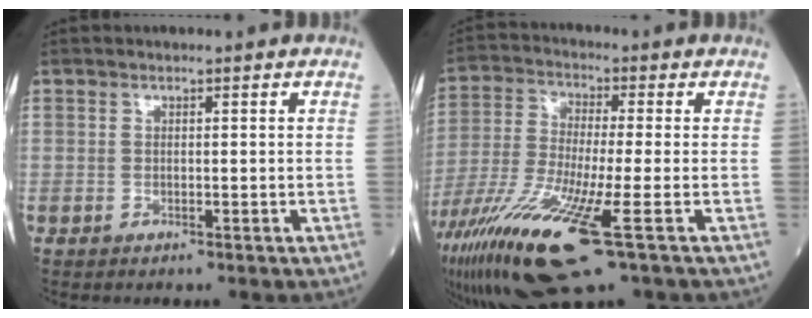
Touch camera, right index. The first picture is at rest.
{"total": 17.1, "force": [-8.1, 1.7, 14.9], "torque": [-0.315, -0.048, -0.150]}